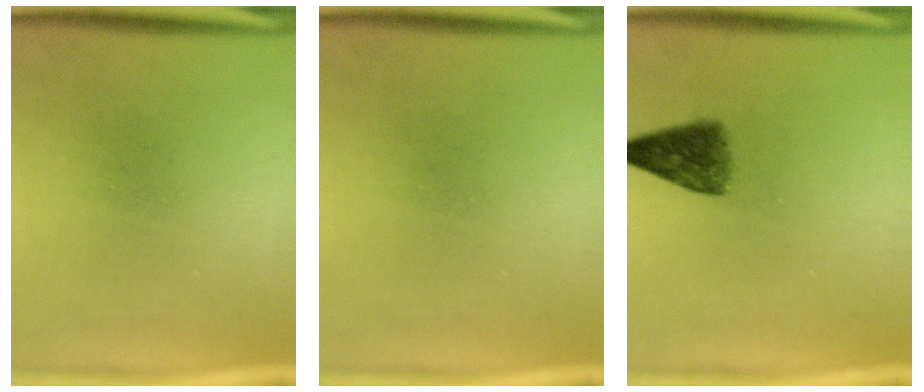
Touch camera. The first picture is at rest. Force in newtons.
{"total": 0.0}
{"total": 5.5}